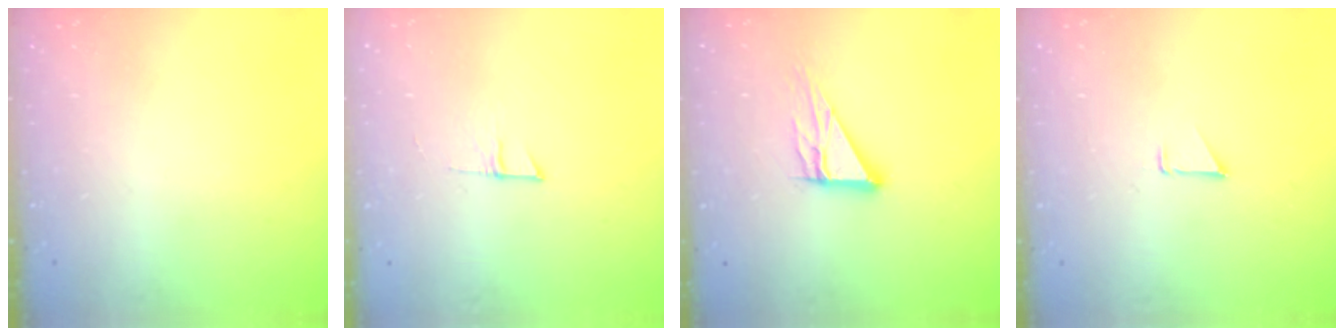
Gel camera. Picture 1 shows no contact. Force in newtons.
{"total": 4.0, "press": 4.0, "slide": 0.4}
{"total": 10.3, "press": 10.2, "slide": 1.0}
{"total": 0.9, "press": 0.9, "slide": 0.1}